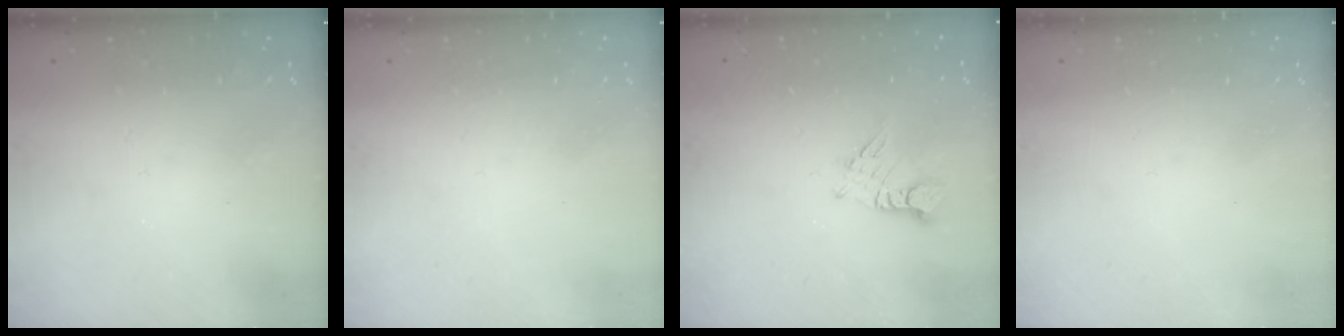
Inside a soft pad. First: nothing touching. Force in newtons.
{"total": 0.0}
{"total": 2.9, "press": 2.9, "slide": 0.3}
{"total": 0.0}